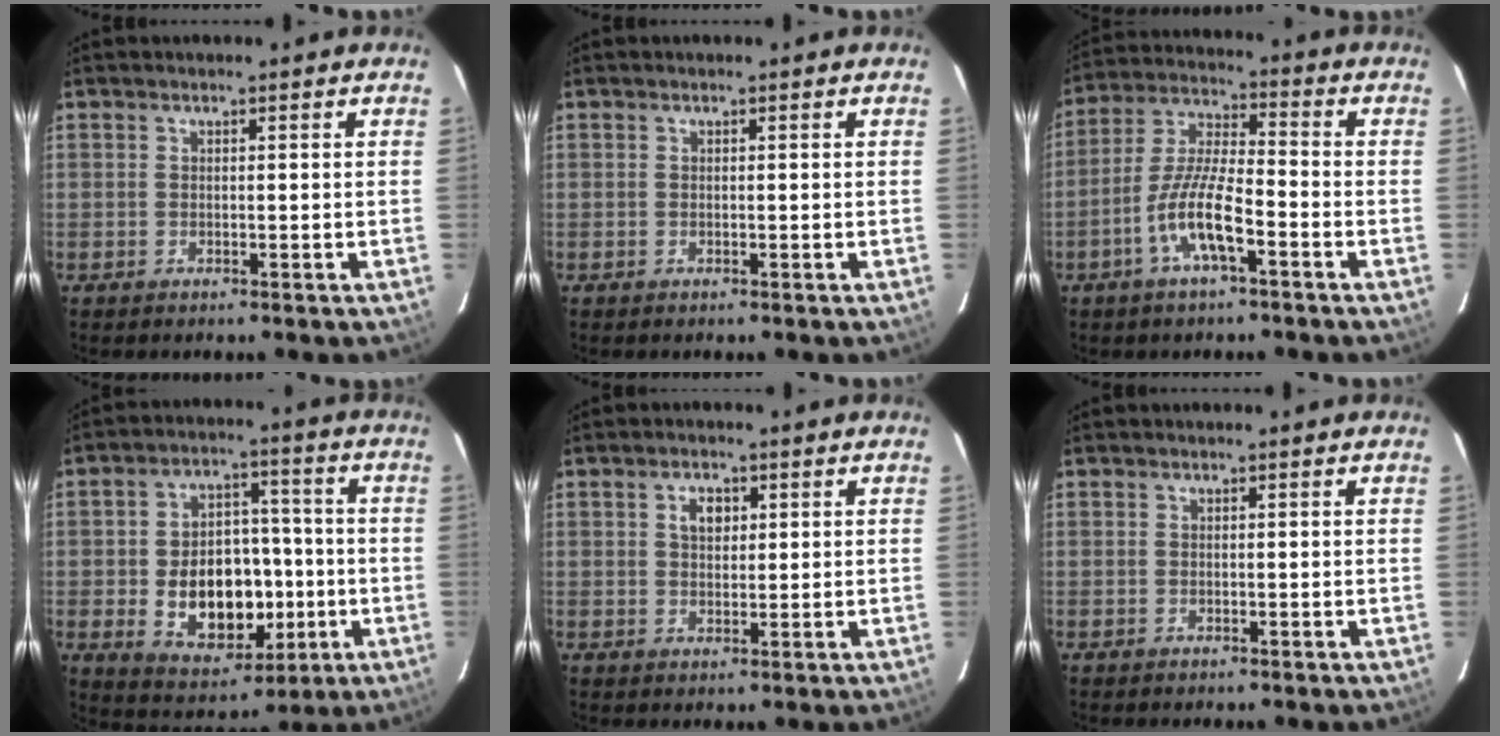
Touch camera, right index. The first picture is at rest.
{"total": 0.0}
{"total": 10.1, "force": [-4.9, 2.1, 8.6], "torque": [-0.184, 0.002, -0.092]}
{"total": 14.9, "force": [-2.9, 10.2, 10.5], "torque": [-0.209, 0.016, -0.019]}
{"total": 3.3, "force": [1.1, 2.3, 2.1], "torque": [-0.032, 0.008, 0.020]}
{"total": 0.0}